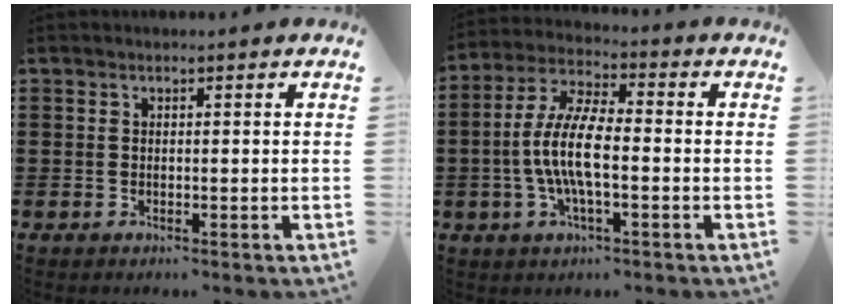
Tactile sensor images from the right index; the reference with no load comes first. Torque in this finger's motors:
{"motor_torque": [2.14, 0.00, 1.05, 0.21]}